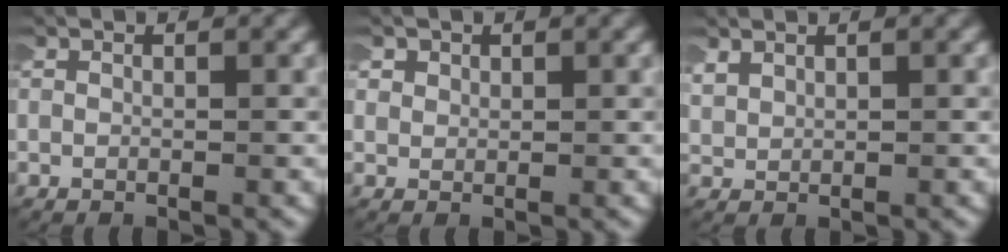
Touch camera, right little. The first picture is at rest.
{"total": 1.4, "force": [0.5, 1.3, 0.4], "torque": [-0.018, 0.000, 0.007]}
{"total": 1.7, "force": [1.1, 0.9, 0.8], "torque": [-0.024, -0.003, 0.029]}